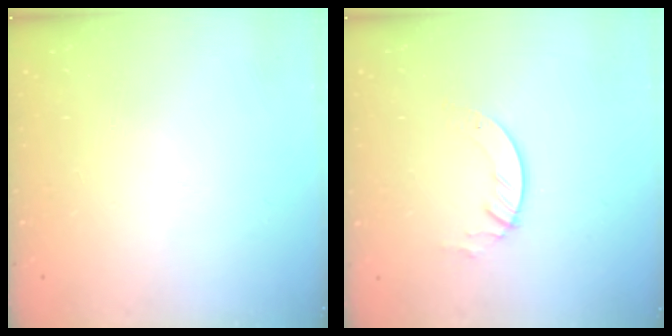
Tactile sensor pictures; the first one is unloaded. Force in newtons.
{"total": 3.1, "press": 3.1, "slide": 0.2}